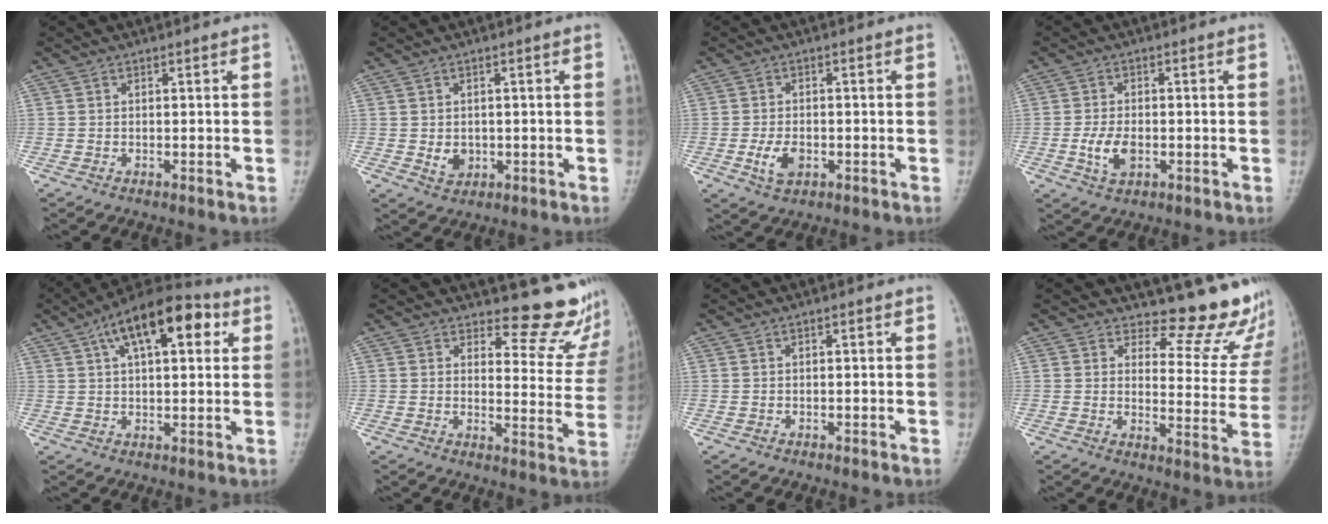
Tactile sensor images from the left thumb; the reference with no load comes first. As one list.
[{"total": 3.2, "force": [-0.3, 2.6, 1.9], "torque": [-0.019, -0.001, 0.004]}, {"total": 4.5, "force": [-1.4, 2.7, 3.3], "torque": [-0.062, 0.001, -0.022]}, {"total": 5.1, "force": [-1.2, 2.9, 4.0], "torque": [-0.078, 0.000, -0.020]}, {"total": 15.4, "force": [6.3, 7.0, 12.1], "torque": [-0.162, 0.014, 0.092]}, {"total": 10.2, "force": [9.5, 3.0, 2.3], "torque": [0.005, -0.103, 0.104]}, {"total": 0.6, "force": [0.2, 0.3, 0.5], "torque": [-0.004, 0.002, 0.002]}, {"total": 12.7, "force": [11.7, 3.9, 3.0], "torque": [0.005, -0.122, 0.128]}]